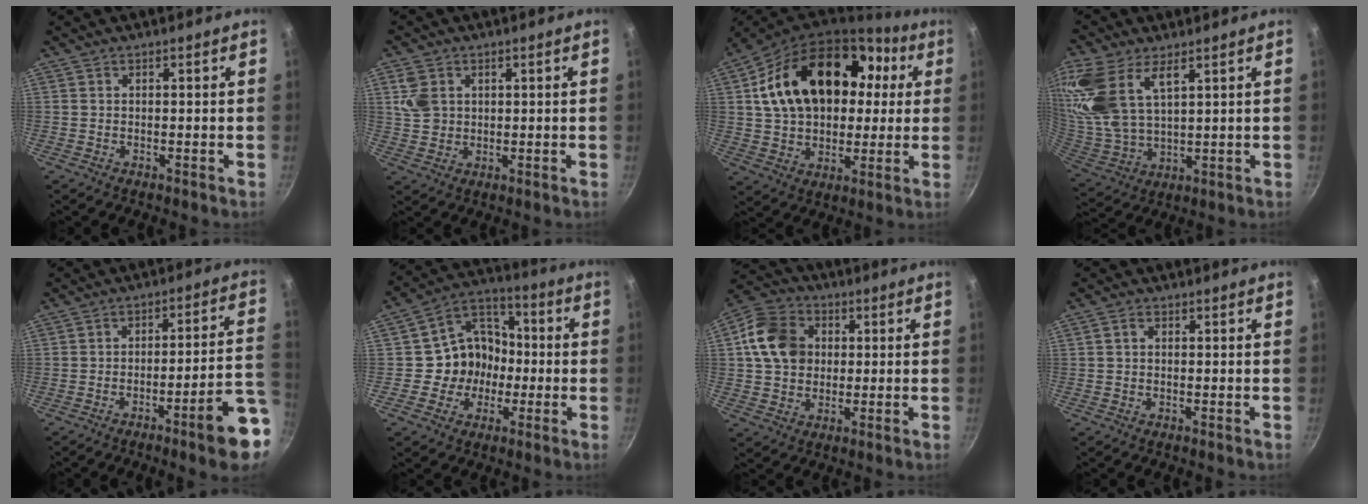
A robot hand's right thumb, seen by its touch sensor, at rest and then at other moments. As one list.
[{"total": 5.8, "force": [1.9, 4.6, 3.0], "torque": [-0.045, -0.002, 0.041]}, {"total": 25.1, "force": [5.9, 16.8, 17.7], "torque": [-0.277, 0.032, 0.097]}, {"total": 17.8, "force": [8.9, 9.0, 12.5], "torque": [-0.271, -0.014, 0.189]}, {"total": 12.4, "force": [-6.1, 1.7, 10.7], "torque": [-0.122, 0.045, -0.080]}, {"total": 11.8, "force": [-1.3, 10.6, 4.9], "torque": [-0.037, 0.032, -0.039]}, {"total": 12.2, "force": [2.0, 9.8, 7.0], "torque": [-0.104, 0.010, 0.022]}, {"total": 1.2, "force": [0.3, 0.9, 0.6], "torque": [-0.011, 0.006, 0.005]}]